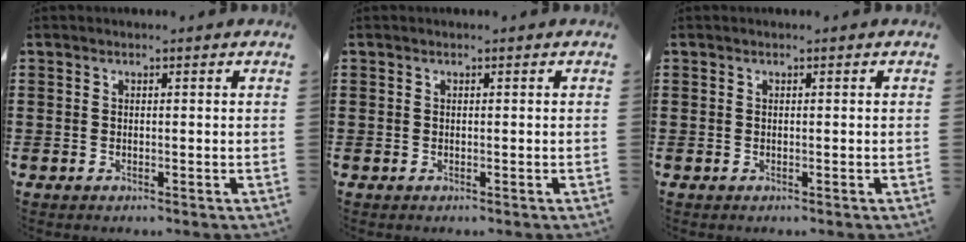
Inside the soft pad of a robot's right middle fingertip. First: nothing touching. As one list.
[{"total": 0.0}, {"total": 0.0}]